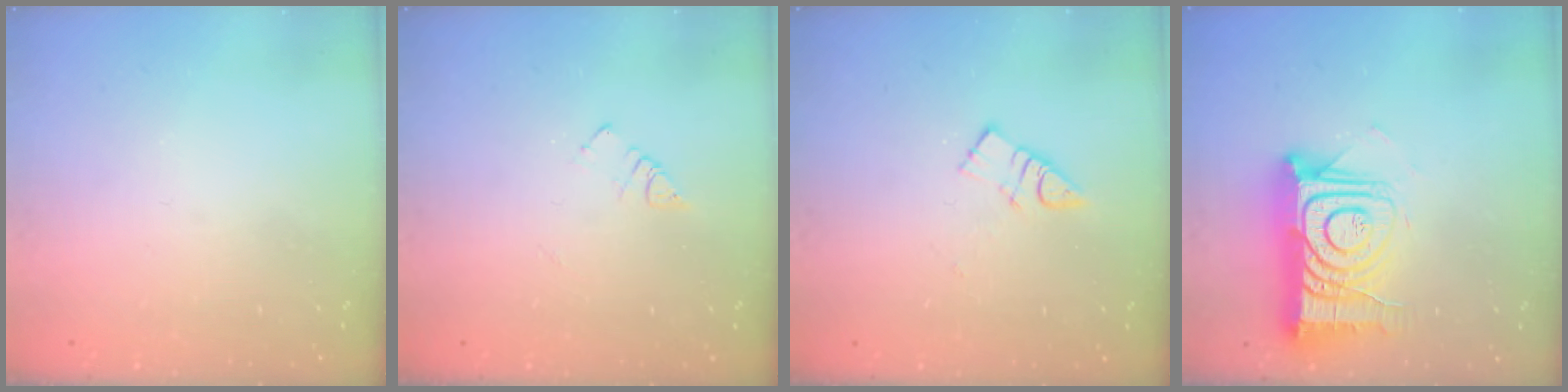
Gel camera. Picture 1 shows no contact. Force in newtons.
{"total": 4.0, "press": 4.0, "slide": 0.4}
{"total": 5.9, "press": 5.9, "slide": 0.1}
{"total": 17.6, "press": 17.5, "slide": 1.5}